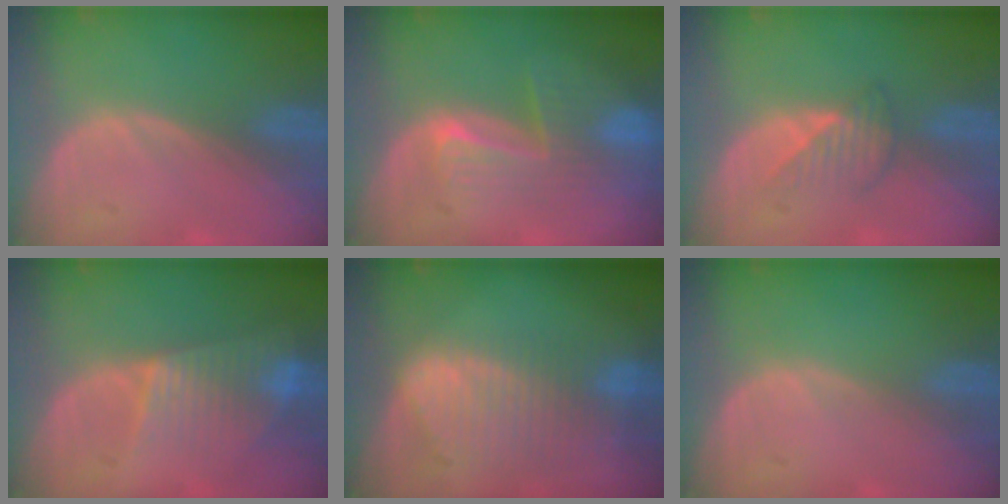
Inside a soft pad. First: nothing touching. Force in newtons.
{"total": 8.0, "press": 7.1, "slide": 3.7}
{"total": 3.5, "press": 3.2, "slide": 1.4}
{"total": 7.9, "press": 6.7, "slide": 4.3}
{"total": 9.2, "press": 8.1, "slide": 4.4}
{"total": 0.0}